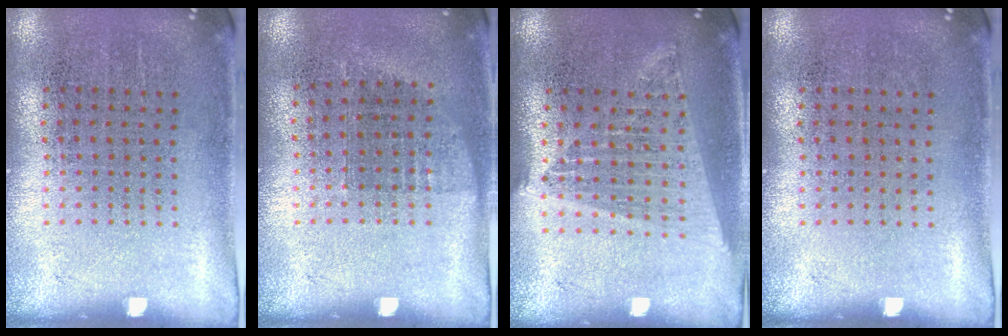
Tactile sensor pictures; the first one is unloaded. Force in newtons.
{"total": 0.7, "press": 0.7, "slide": 0.3}
{"total": 1.7, "press": 1.5, "slide": 0.8}
{"total": 0.0}